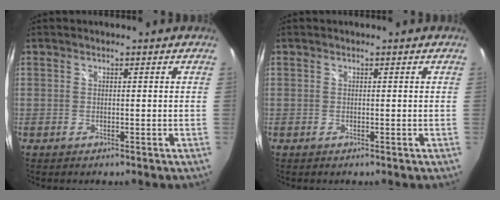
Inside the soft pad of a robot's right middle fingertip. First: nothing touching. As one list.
[{"total": 0.0}]